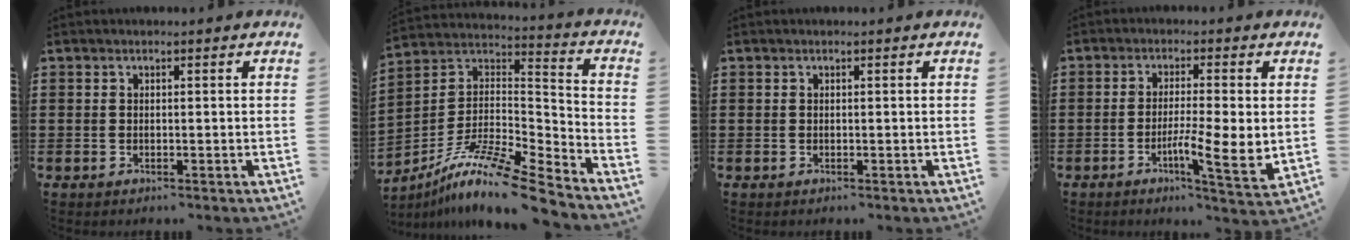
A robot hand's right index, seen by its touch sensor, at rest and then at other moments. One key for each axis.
{"total": 12.2, "fx": -9.6, "fy": 1.3, "fz": 7.4, "tx": -0.136, "ty": 0.011, "tz": -0.187}
{"total": 0.0}
{"total": 7.4, "fx": -1.4, "fy": 1.1, "fz": 7.2, "tx": -0.114, "ty": -0.012, "tz": -0.021}